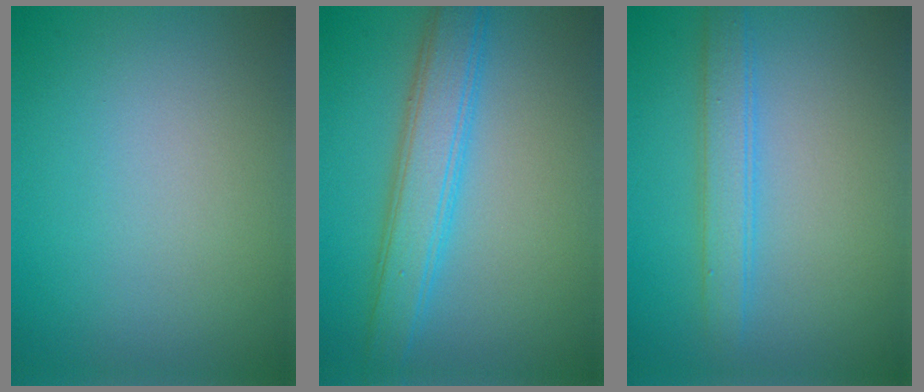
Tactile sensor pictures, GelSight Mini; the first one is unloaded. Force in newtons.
{"total": 4.9, "press": 4.9, "slide": 0.1}
{"total": 2.8, "press": 2.8, "slide": 0.0}